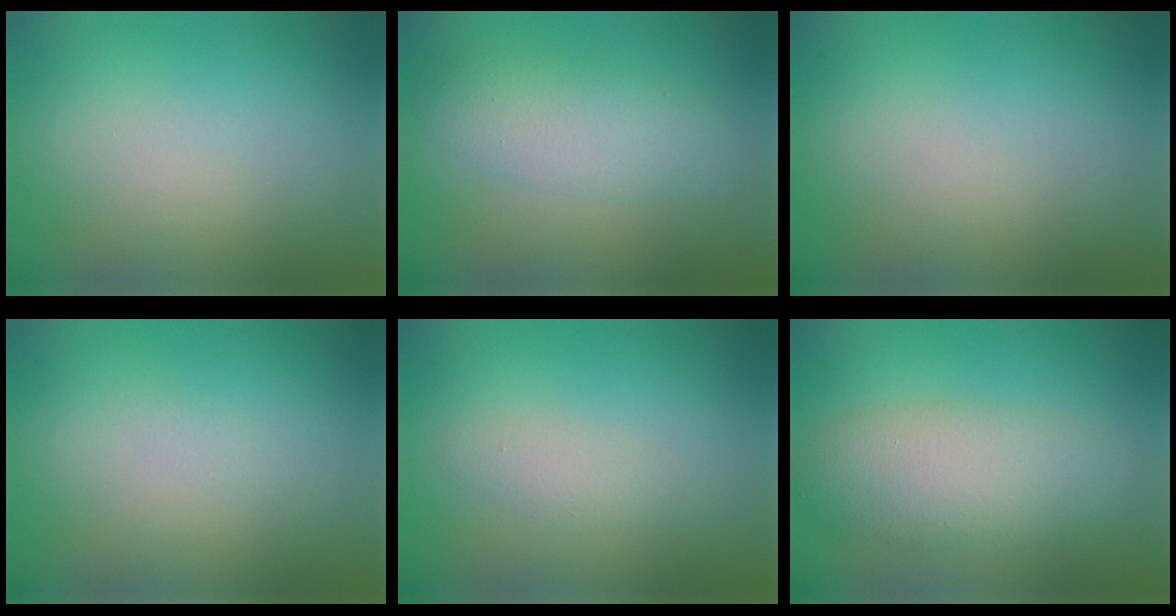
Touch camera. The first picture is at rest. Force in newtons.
{"total": 3.8, "press": 3.8, "slide": 0.1}
{"total": 0.0}
{"total": 0.6, "press": 0.6, "slide": 0.1}
{"total": 1.4, "press": 1.4, "slide": 0.1}
{"total": 5.3, "press": 5.3, "slide": 0.2}